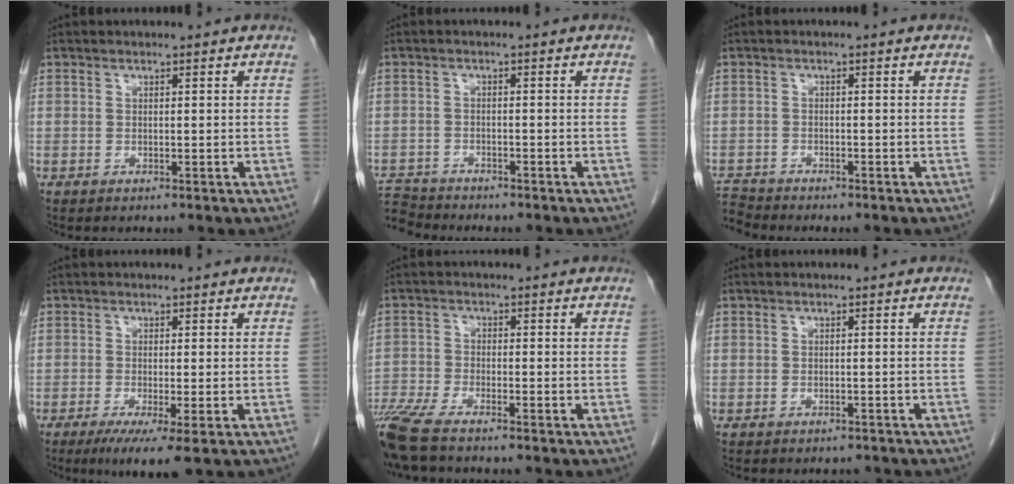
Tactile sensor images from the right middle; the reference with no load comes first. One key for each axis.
{"total": 5.5, "fx": -5.3, "fy": 1.3, "fz": -0.2, "tx": 0.001, "ty": -0.003, "tz": -0.101}
{"total": 3.5, "fx": -3.4, "fy": 0.4, "fz": -0.3, "tx": 0.006, "ty": -0.012, "tz": -0.063}
{"total": 5.2, "fx": -2.6, "fy": 0.3, "fz": 4.5, "tx": -0.070, "ty": -0.016, "tz": -0.041}
{"total": 8.8, "fx": -7.3, "fy": 1.2, "fz": 4.7, "tx": -0.102, "ty": -0.020, "tz": -0.137}
{"total": 2.4, "fx": -2.2, "fy": 1.0, "fz": 0.4, "tx": -0.010, "ty": 0.000, "tz": -0.028}